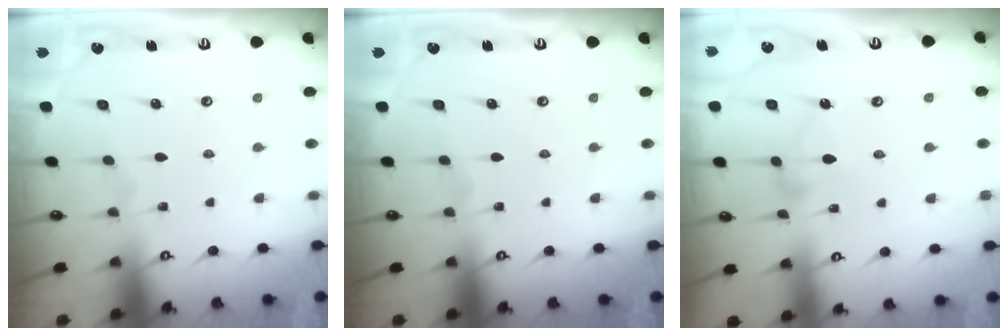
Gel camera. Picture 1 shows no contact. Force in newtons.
{"total": 0.0}
{"total": 3.7, "press": 3.7, "slide": 0.1}